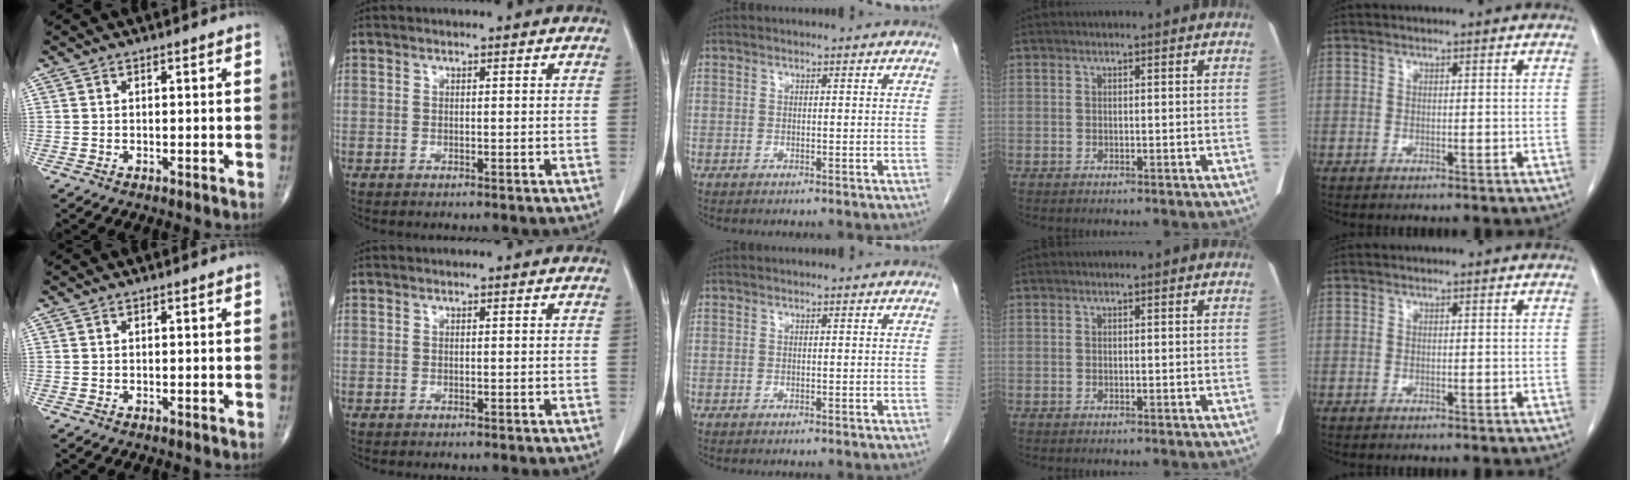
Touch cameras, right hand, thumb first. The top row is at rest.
{}